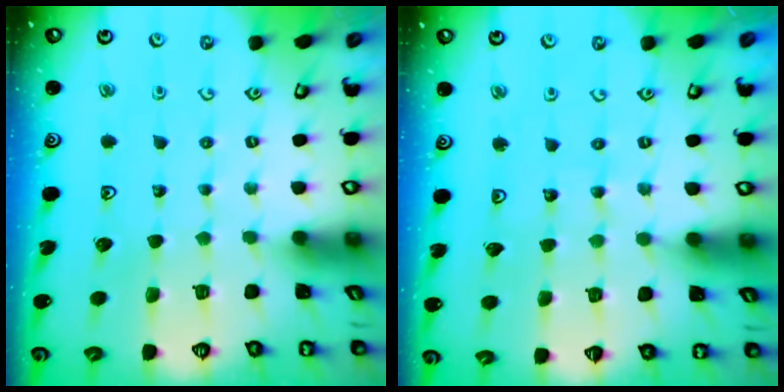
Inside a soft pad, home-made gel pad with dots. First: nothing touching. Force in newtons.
{"total": 5.5, "press": 5.5, "slide": 0.8}